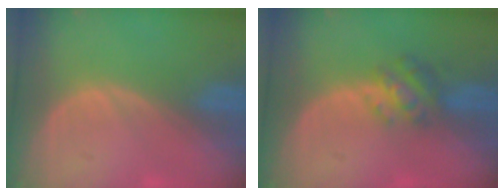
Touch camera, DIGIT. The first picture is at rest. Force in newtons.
{"total": 4.8, "press": 4.5, "slide": 1.7}